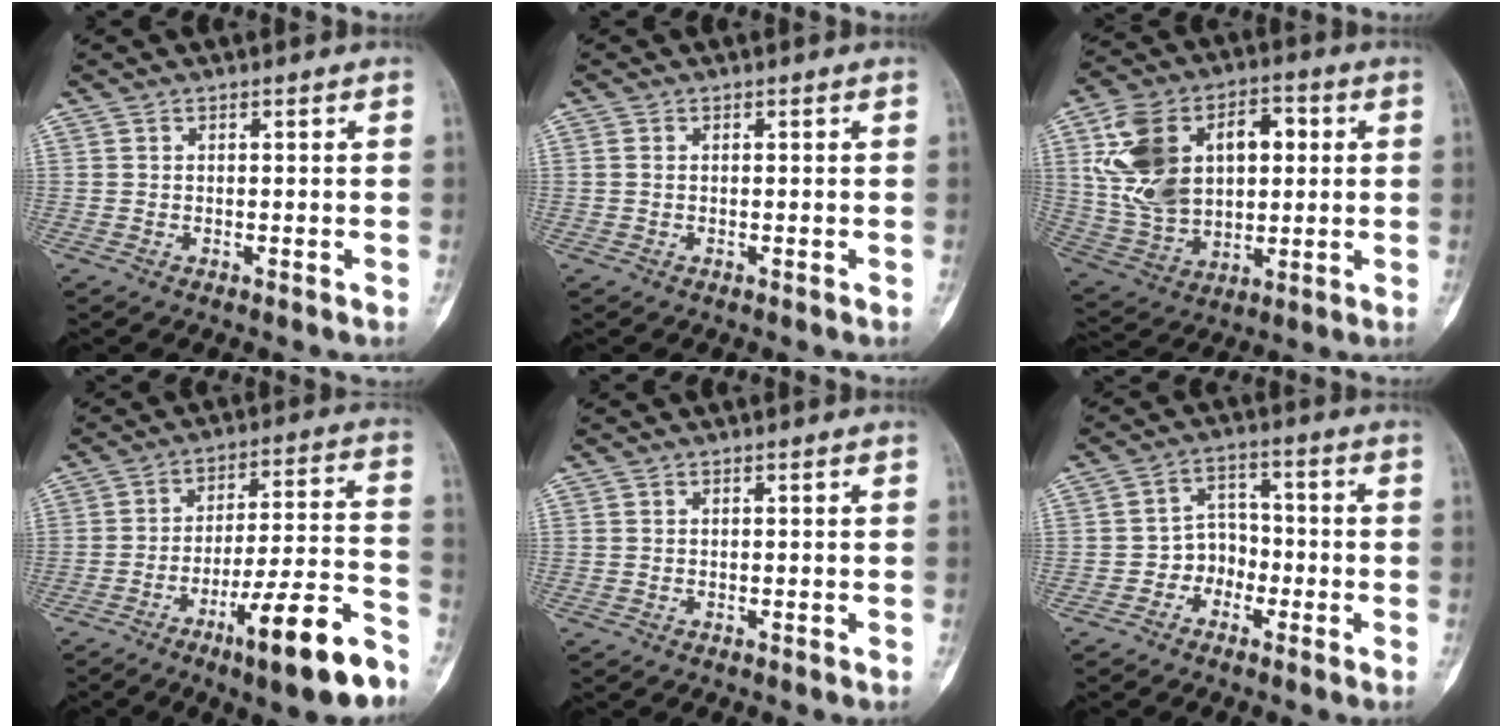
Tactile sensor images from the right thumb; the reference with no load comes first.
{"total": 0.7, "force": [0.1, 0.5, 0.5], "torque": [-0.014, -0.001, 0.002]}
{"total": 20.7, "force": [4.1, 13.5, 15.2], "torque": [-0.252, 0.018, 0.083]}
{"total": 17.1, "force": [-10.0, 3.0, 13.5], "torque": [-0.196, 0.069, -0.153]}
{"total": 0.0}
{"total": 5.4, "force": [-2.4, 4.4, 1.9], "torque": [0.004, 0.026, -0.054]}